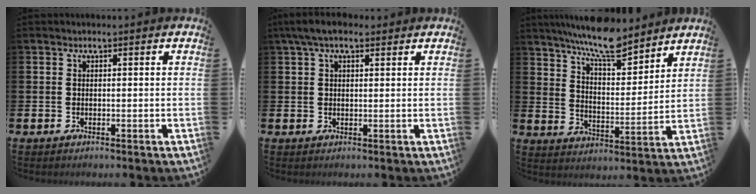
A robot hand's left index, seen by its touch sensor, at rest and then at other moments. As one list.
[{"total": 4.2, "force": [3.1, 1.6, 2.4], "torque": [-0.052, 0.002, 0.055]}, {"total": 9.6, "force": [8.8, 1.9, 3.3], "torque": [-0.082, -0.053, 0.159]}]